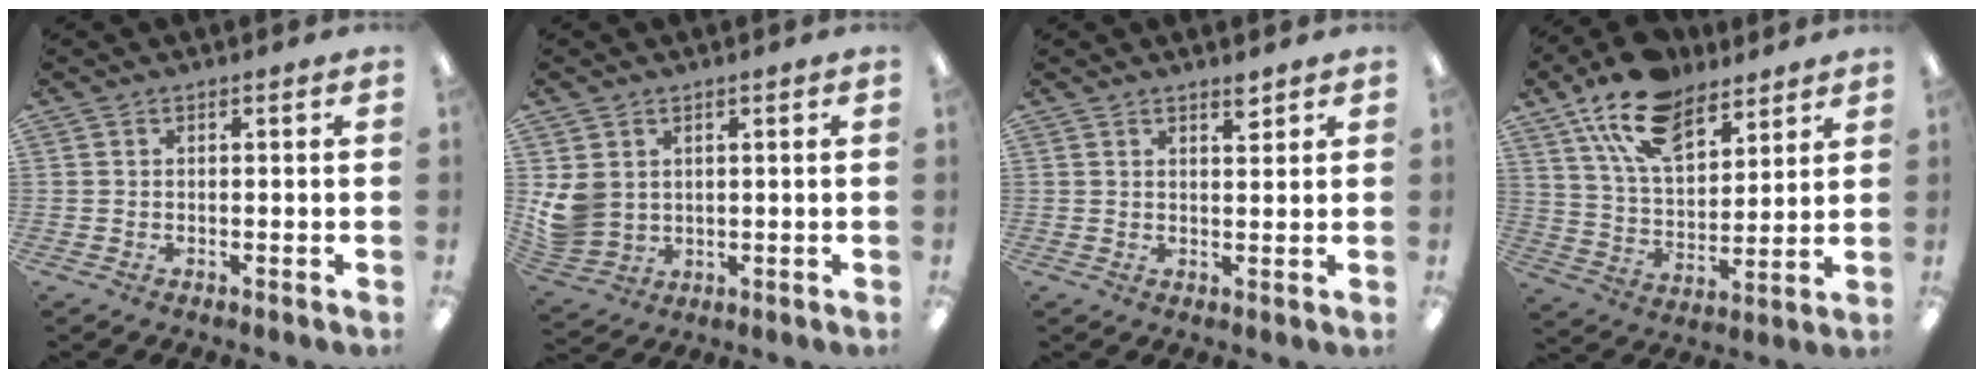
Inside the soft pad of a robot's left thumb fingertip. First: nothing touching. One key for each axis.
{"total": 6.8, "fx": 2.0, "fy": 5.9, "fz": 2.8, "tx": -0.066, "ty": -0.002, "tz": 0.042}
{"total": 2.9, "fx": 2.4, "fy": 0.7, "fz": 1.5, "tx": -0.018, "ty": -0.011, "tz": 0.040}
{"total": 16.7, "fx": 11.0, "fy": 8.6, "fz": 9.2, "tx": -0.173, "ty": -0.040, "tz": 0.202}